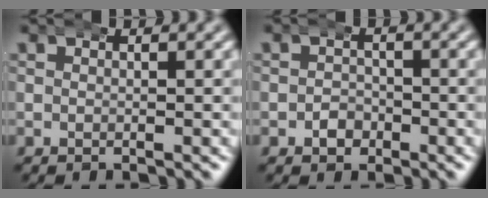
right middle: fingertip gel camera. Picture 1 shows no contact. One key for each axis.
{"total": 1.0, "fx": -0.4, "fy": 0.9, "fz": -0.1, "tx": 0.000, "ty": -0.003, "tz": -0.006}